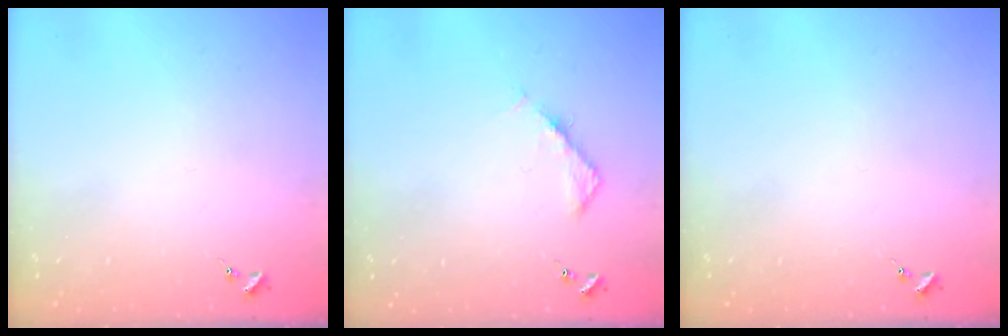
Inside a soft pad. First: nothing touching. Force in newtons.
{"total": 4.2, "press": 4.2, "slide": 0.5}
{"total": 0.0}